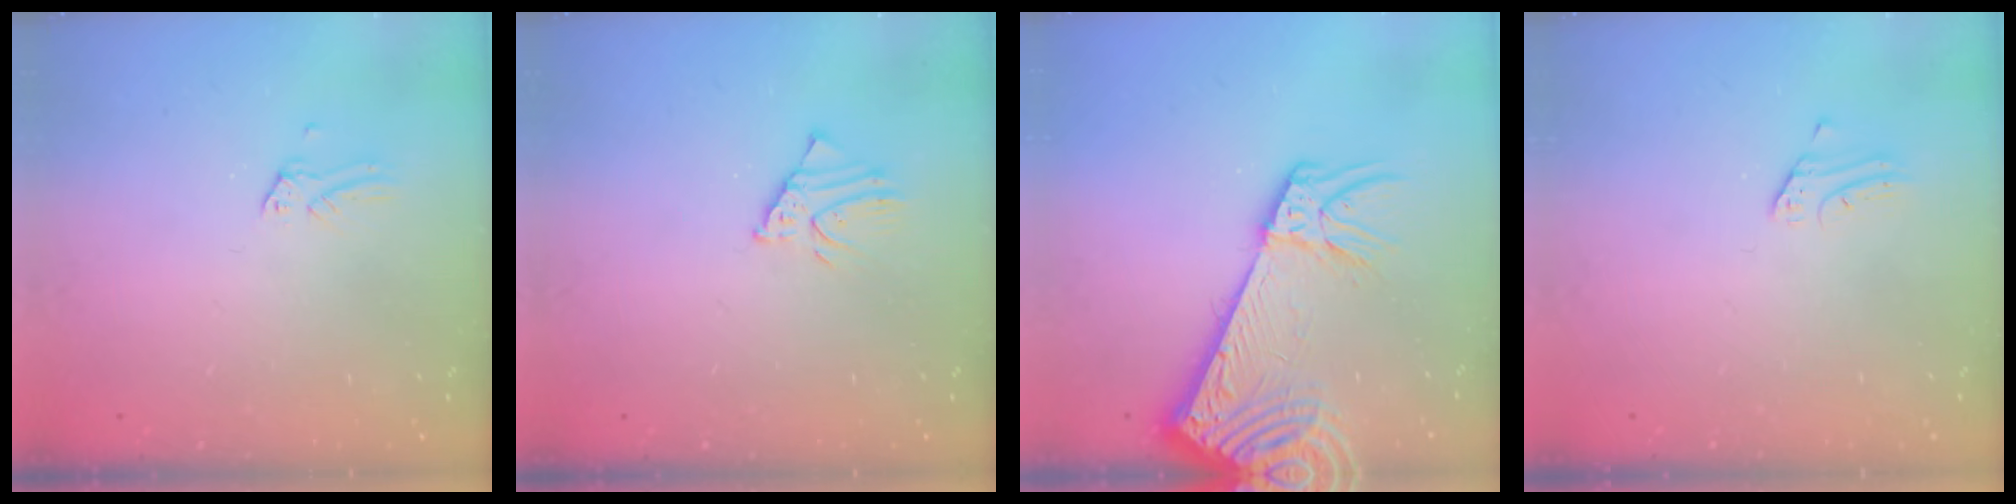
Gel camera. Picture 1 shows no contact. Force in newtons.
{"total": 2.5, "press": 2.5, "slide": 0.2}
{"total": 11.1, "press": 10.7, "slide": 2.9}
{"total": 2.2, "press": 2.2, "slide": 0.2}